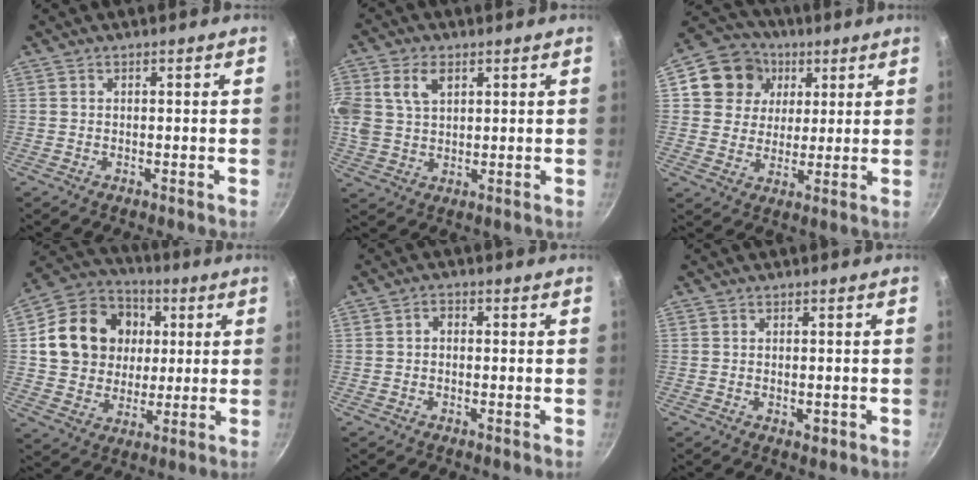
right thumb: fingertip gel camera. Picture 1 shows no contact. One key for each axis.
{"total": 12.4, "fx": 4.3, "fy": 8.9, "fz": 7.5, "tx": -0.168, "ty": 0.016, "tz": 0.081}
{"total": 12.0, "fx": 4.1, "fy": 10.4, "fz": 4.3, "tx": -0.046, "ty": 0.006, "tz": 0.060}
{"total": 17.8, "fx": 3.2, "fy": 15.1, "fz": 8.8, "tx": -0.137, "ty": 0.016, "tz": 0.053}
{"total": 1.9, "fx": -0.1, "fy": 1.4, "fz": 1.2, "tx": -0.017, "ty": 0.008, "tz": -0.004}
{"total": 2.0, "fx": -0.5, "fy": 1.2, "fz": 1.6, "tx": -0.022, "ty": -0.003, "tz": -0.008}